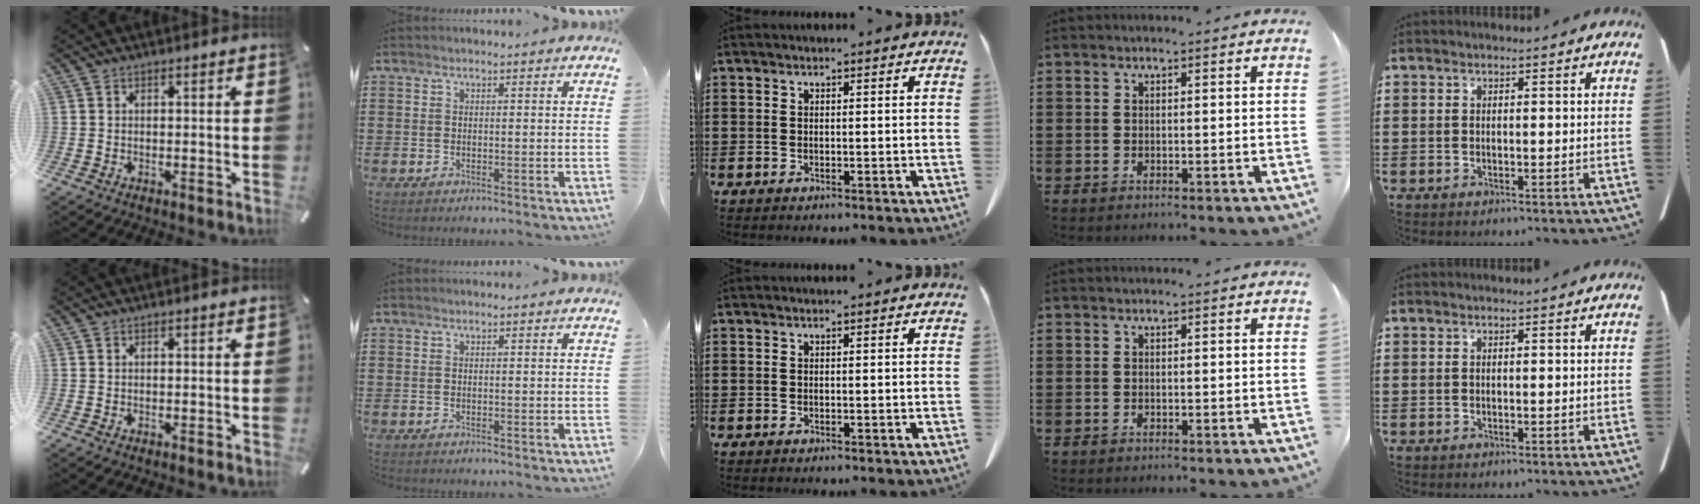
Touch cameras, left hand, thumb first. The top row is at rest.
{}